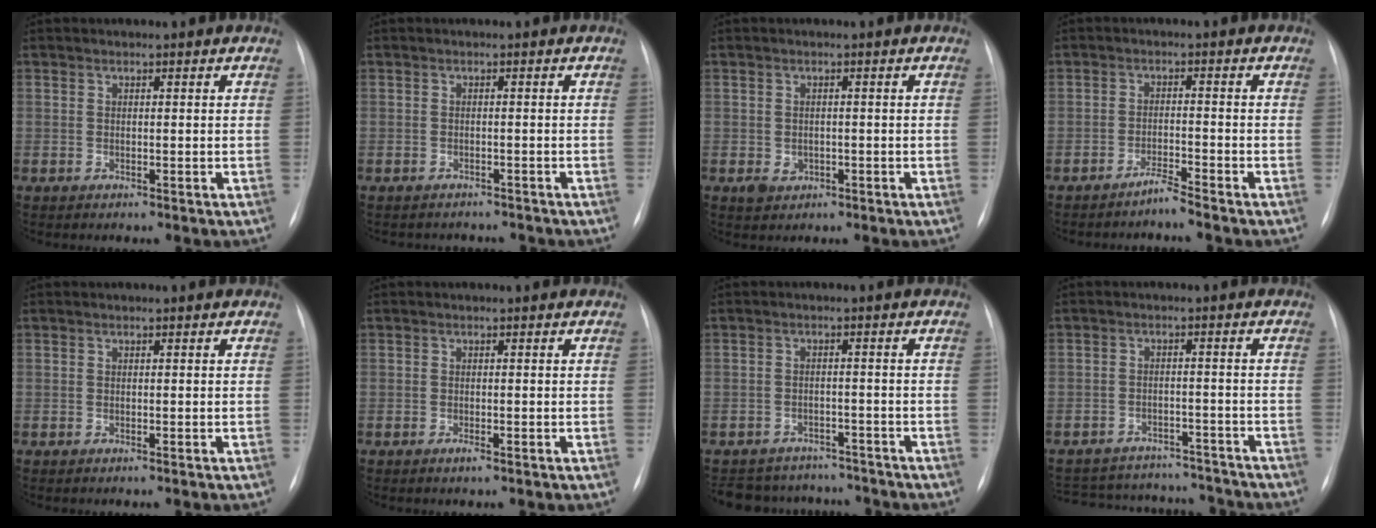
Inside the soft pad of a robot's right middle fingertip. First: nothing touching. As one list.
[{"total": 4.3, "force": [-4.0, 1.7, 0.2], "torque": [0.001, 0.003, -0.046]}, {"total": 2.3, "force": [-0.7, 1.9, 1.0], "torque": [-0.013, 0.001, 0.000]}, {"total": 2.4, "force": [-2.3, -0.6, 0.7], "torque": [-0.012, -0.007, -0.043]}, {"total": 0.0}, {"total": 0.7, "force": [-0.5, 0.0, 0.6], "torque": [-0.013, -0.002, -0.008]}, {"total": 11.7, "force": [-10.6, 4.5, 2.1], "torque": [-0.041, 0.017, -0.132]}, {"total": 16.5, "force": [-15.1, 5.5, 3.6], "torque": [-0.083, 0.015, -0.196]}]